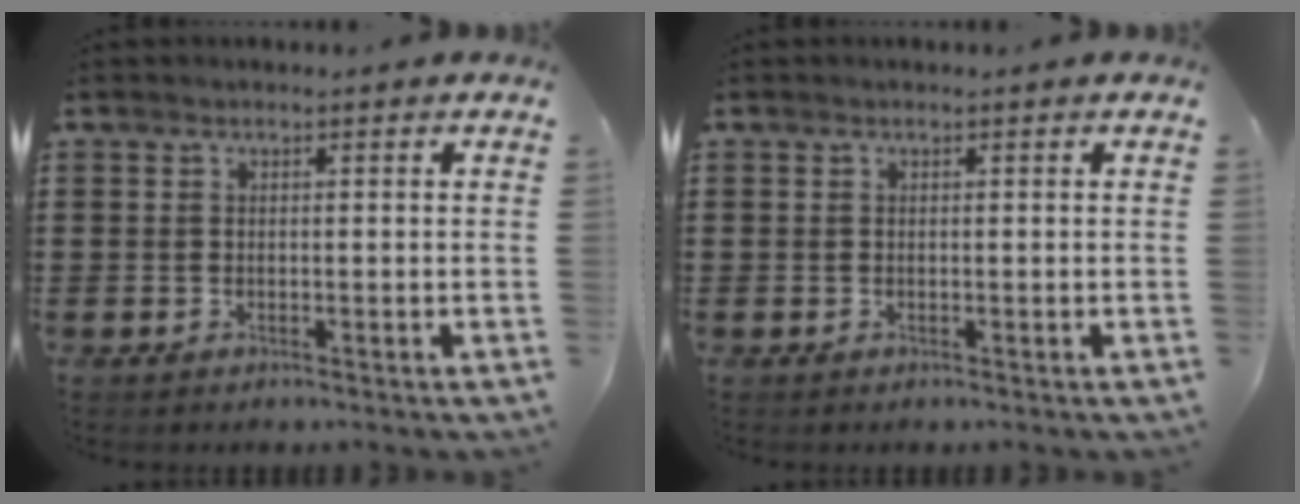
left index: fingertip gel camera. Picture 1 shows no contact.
{"total": 0.0}